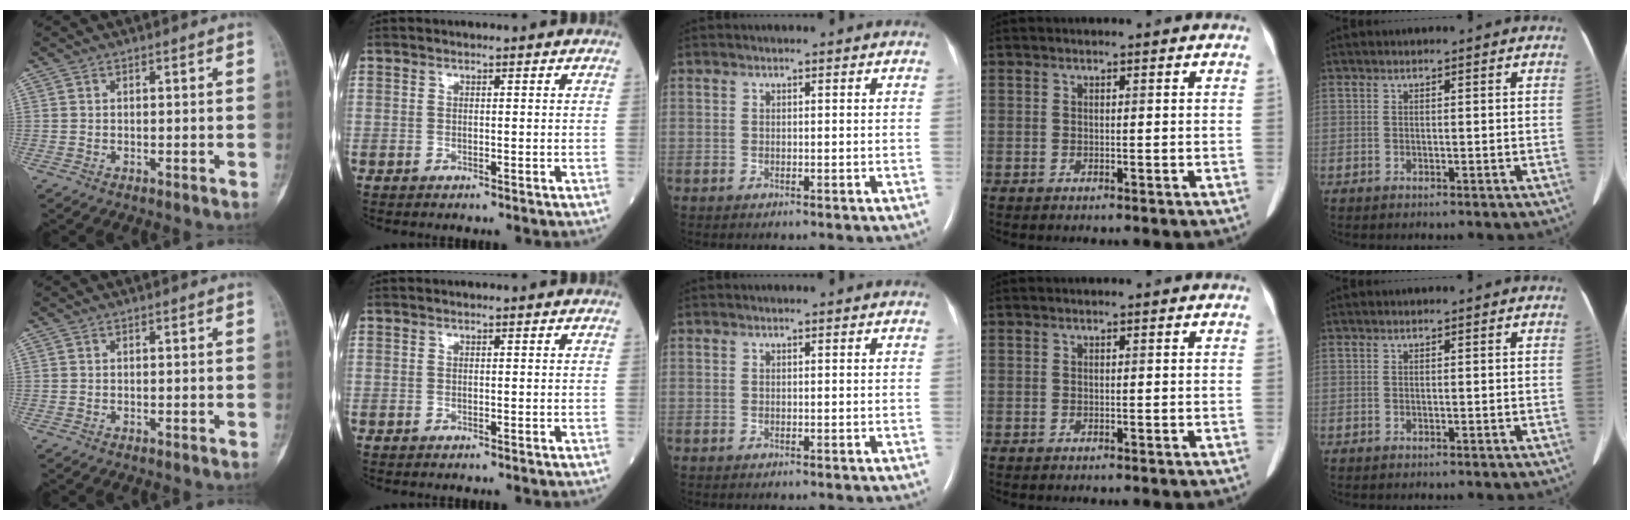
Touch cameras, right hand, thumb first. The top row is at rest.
{}